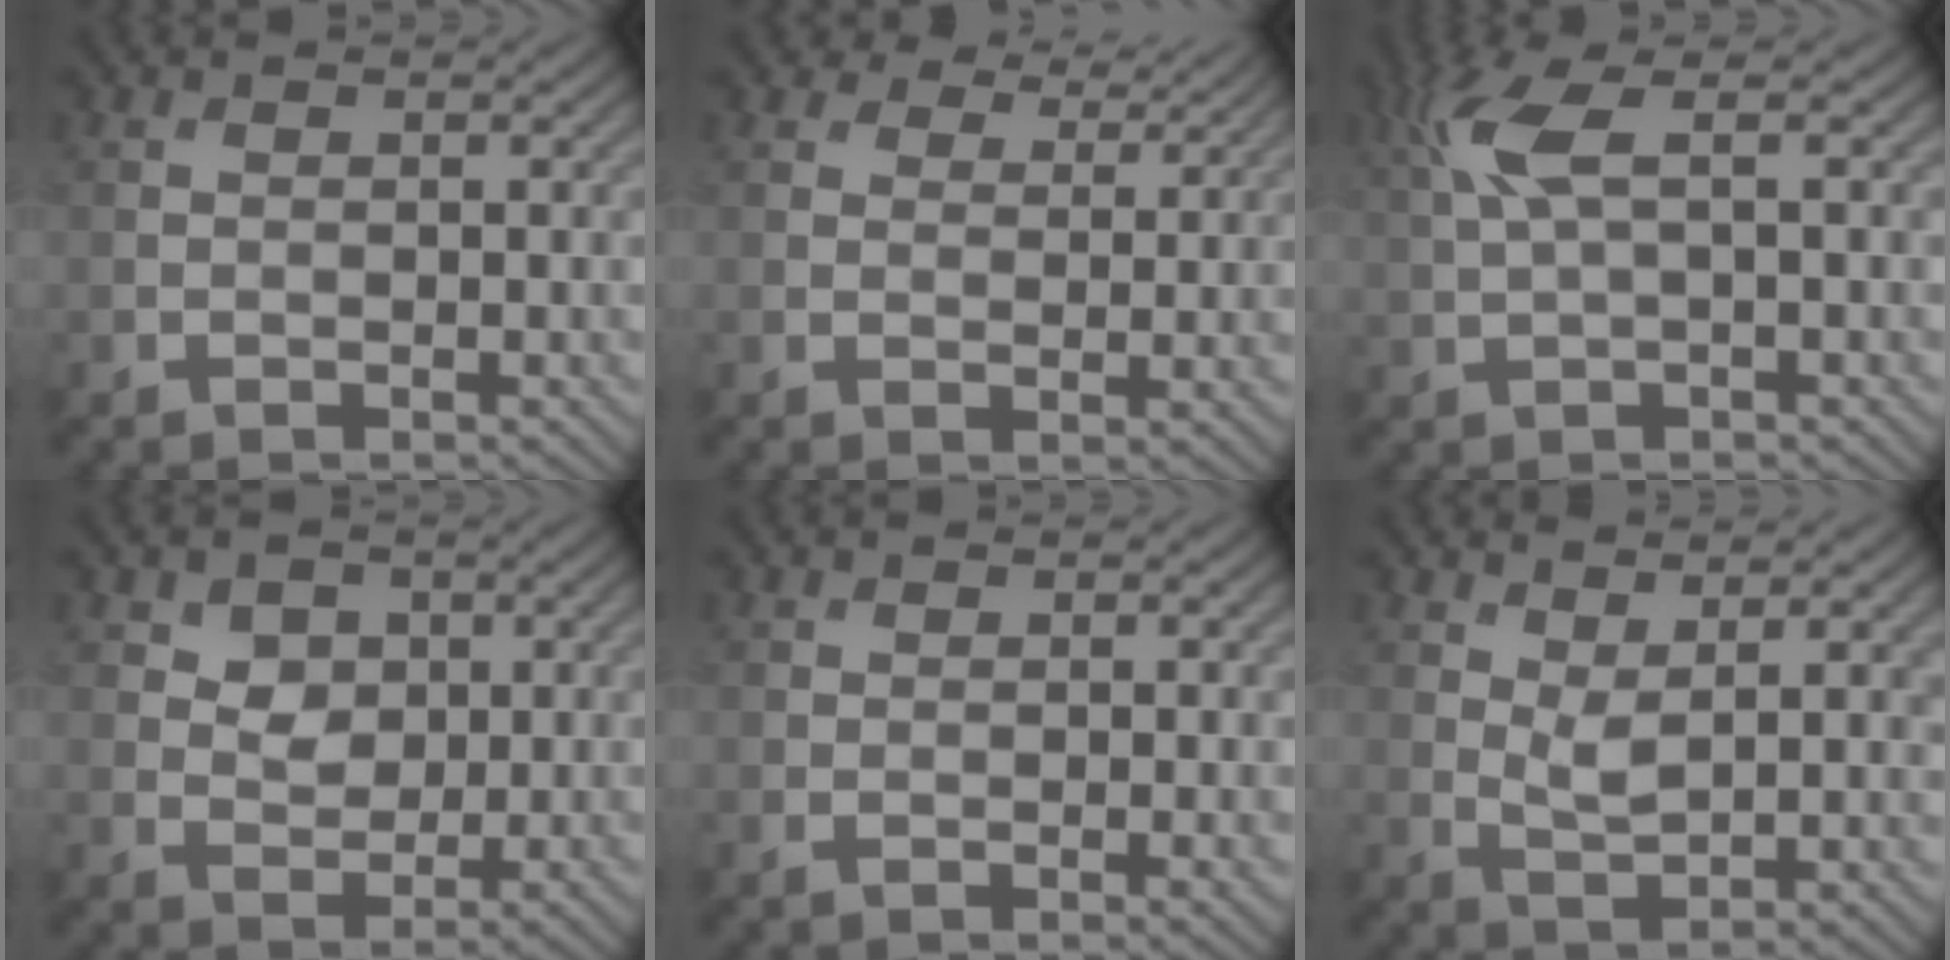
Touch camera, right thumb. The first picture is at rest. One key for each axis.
{"total": 5.9, "fx": 5.0, "fy": 2.3, "fz": 2.2, "tx": -0.045, "ty": -0.007, "tz": 0.079}
{"total": 4.8, "fx": 1.4, "fy": 1.0, "fz": 4.5, "tx": -0.109, "ty": 0.014, "tz": 0.028}
{"total": 3.5, "fx": 1.5, "fy": 2.7, "fz": 1.6, "tx": -0.031, "ty": -0.010, "tz": 0.020}
{"total": 1.2, "fx": 0.1, "fy": 0.3, "fz": 1.1, "tx": -0.018, "ty": -0.004, "tz": 0.002}
{"total": 4.2, "fx": 2.0, "fy": 1.2, "fz": 3.5, "tx": -0.071, "ty": -0.007, "tz": 0.043}